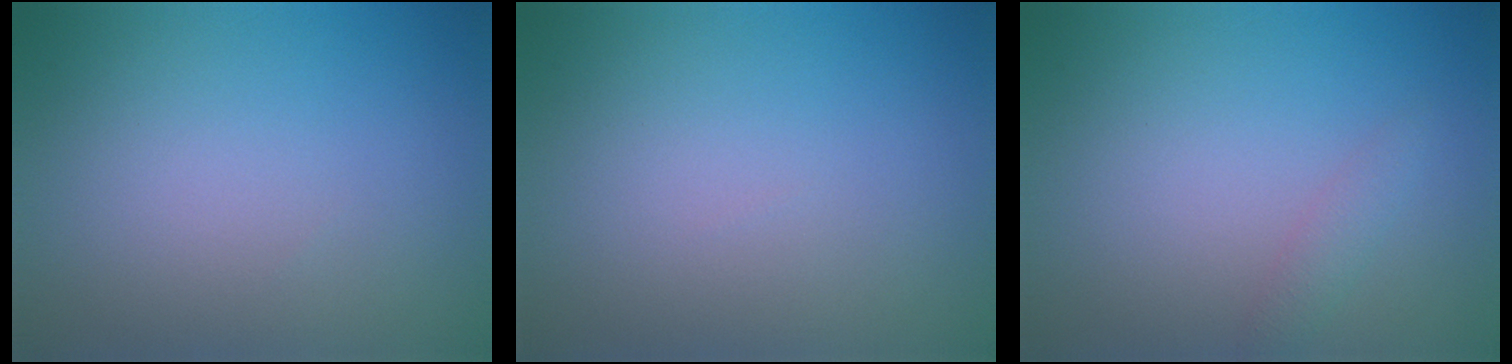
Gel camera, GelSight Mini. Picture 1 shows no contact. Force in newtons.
{"total": 0.0}
{"total": 1.2, "press": 1.2, "slide": 0.1}